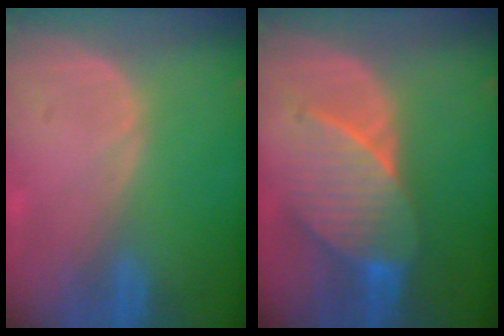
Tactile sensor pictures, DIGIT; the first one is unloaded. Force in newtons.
{"total": 7.6, "press": 7.6, "slide": 0.1}